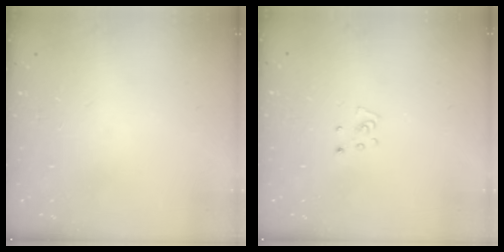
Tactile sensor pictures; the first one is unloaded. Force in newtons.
{"total": 3.1, "press": 3.1, "slide": 0.3}